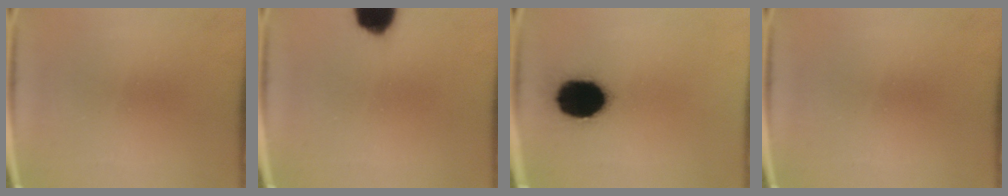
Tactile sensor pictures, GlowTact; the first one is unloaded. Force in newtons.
{"total": 10.3}
{"total": 17.2}
{"total": 0.0}